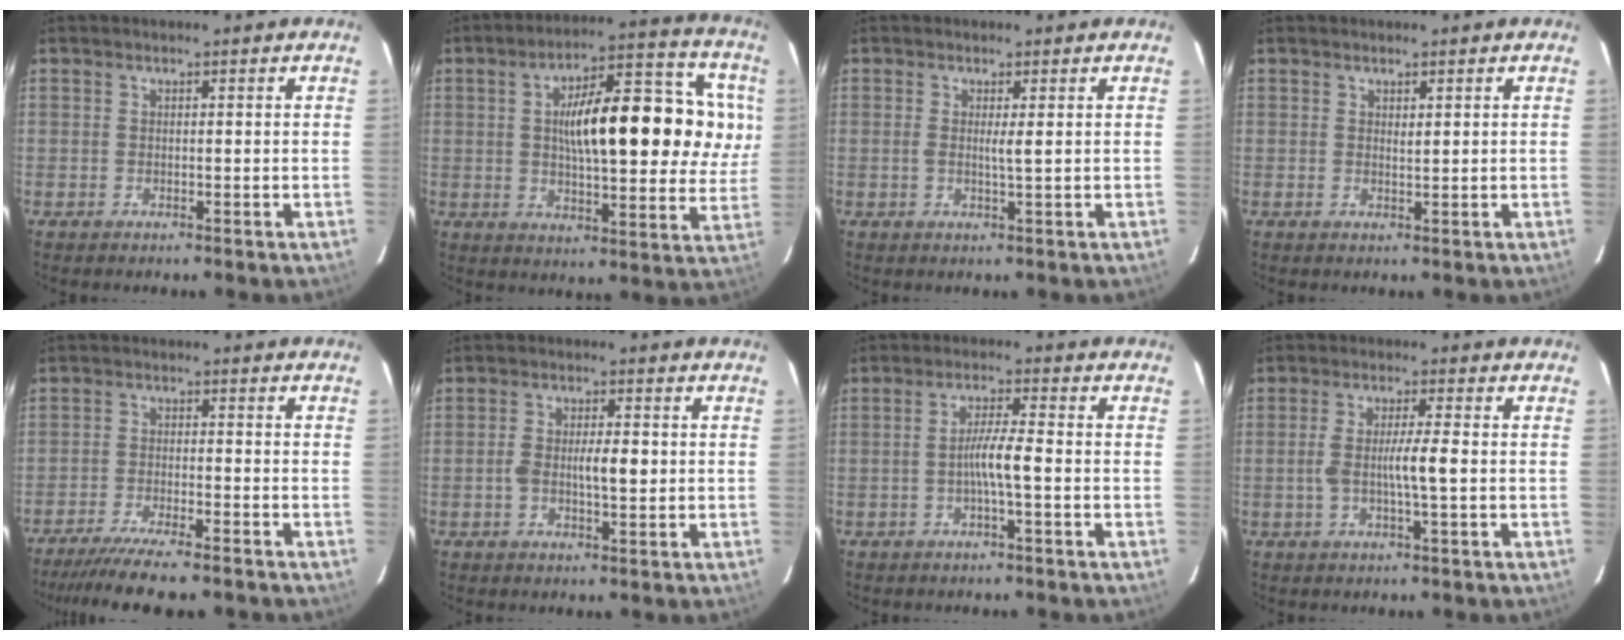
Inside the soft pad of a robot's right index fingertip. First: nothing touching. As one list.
[{"total": 19.6, "force": [3.2, 6.0, 18.4], "torque": [-0.257, 0.042, 0.048]}, {"total": 1.5, "force": [0.3, -0.2, 1.5], "torque": [-0.029, -0.001, 0.003]}, {"total": 0.7, "force": [0.4, 0.2, 0.5], "torque": [-0.010, -0.004, 0.007]}, {"total": 11.9, "force": [-10.1, 0.8, 6.2], "torque": [-0.089, -0.025, -0.157]}, {"total": 5.0, "force": [-0.3, 1.5, 4.7], "torque": [-0.086, 0.010, -0.003]}, {"total": 4.4, "force": [-1.0, -0.2, 4.3], "torque": [-0.080, 0.005, -0.020]}, {"total": 5.1, "force": [-0.5, 0.1, 5.1], "torque": [-0.096, 0.001, -0.009]}]